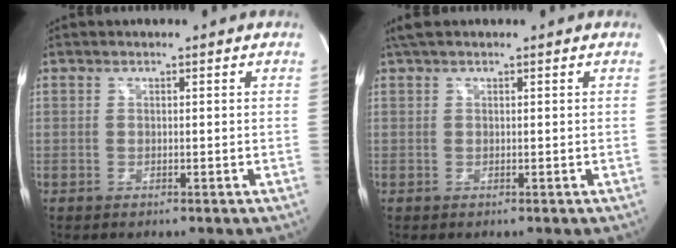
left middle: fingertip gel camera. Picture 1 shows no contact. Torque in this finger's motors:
{"motor_torque": [0.28, -0.20, -0.05, 0.04]}